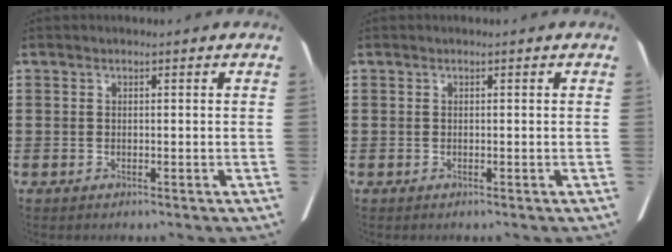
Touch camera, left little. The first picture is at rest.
{"total": 0.0}